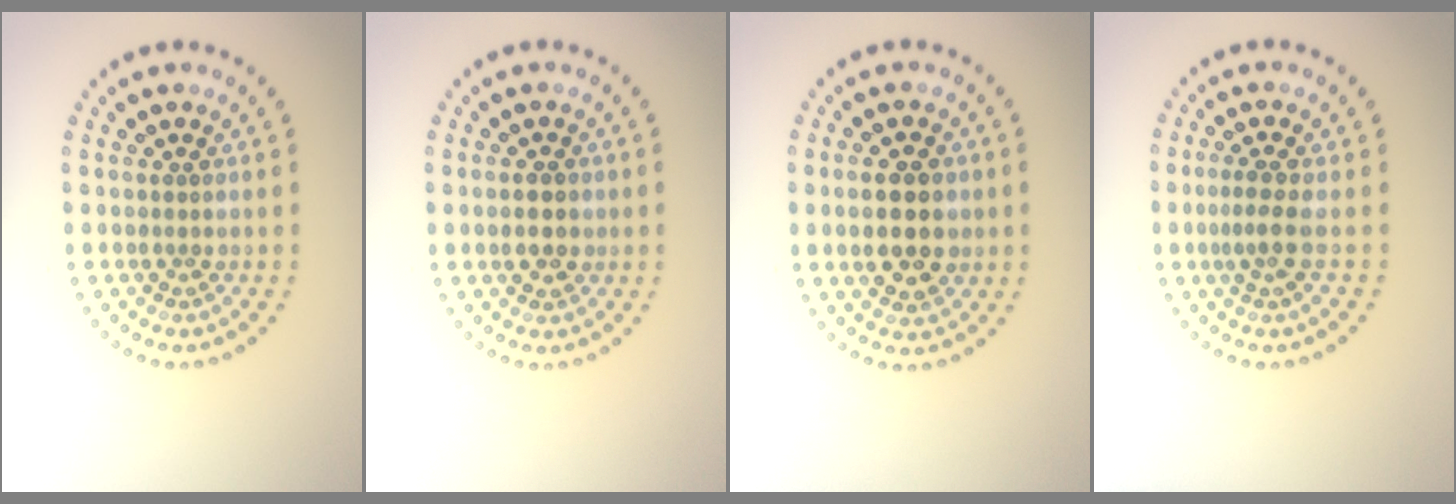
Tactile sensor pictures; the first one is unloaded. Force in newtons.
{"total": 2.7, "press": 2.7, "slide": 0.2}
{"total": 4.9, "press": 4.8, "slide": 0.3}
{"total": 2.1, "press": 1.5, "slide": 1.4}